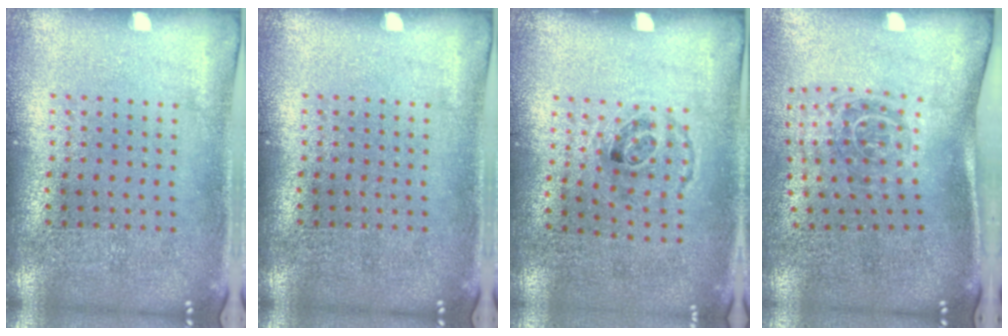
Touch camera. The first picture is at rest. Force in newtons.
{"total": 0.0}
{"total": 1.0, "press": 0.7, "slide": 0.7}
{"total": 1.8, "press": 1.2, "slide": 1.4}